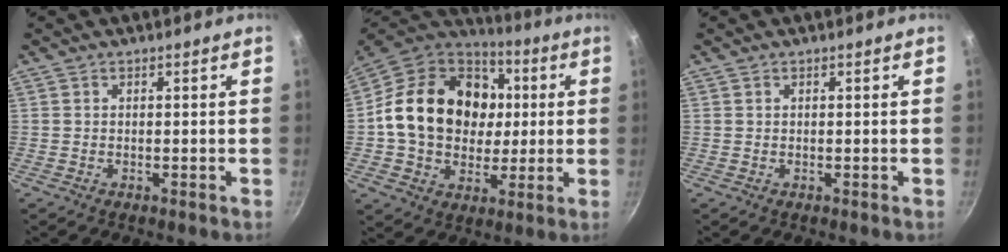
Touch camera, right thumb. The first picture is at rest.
{"total": 23.7, "force": [2.1, 18.8, 14.2], "torque": [-0.222, 0.027, 0.033]}
{"total": 0.0}